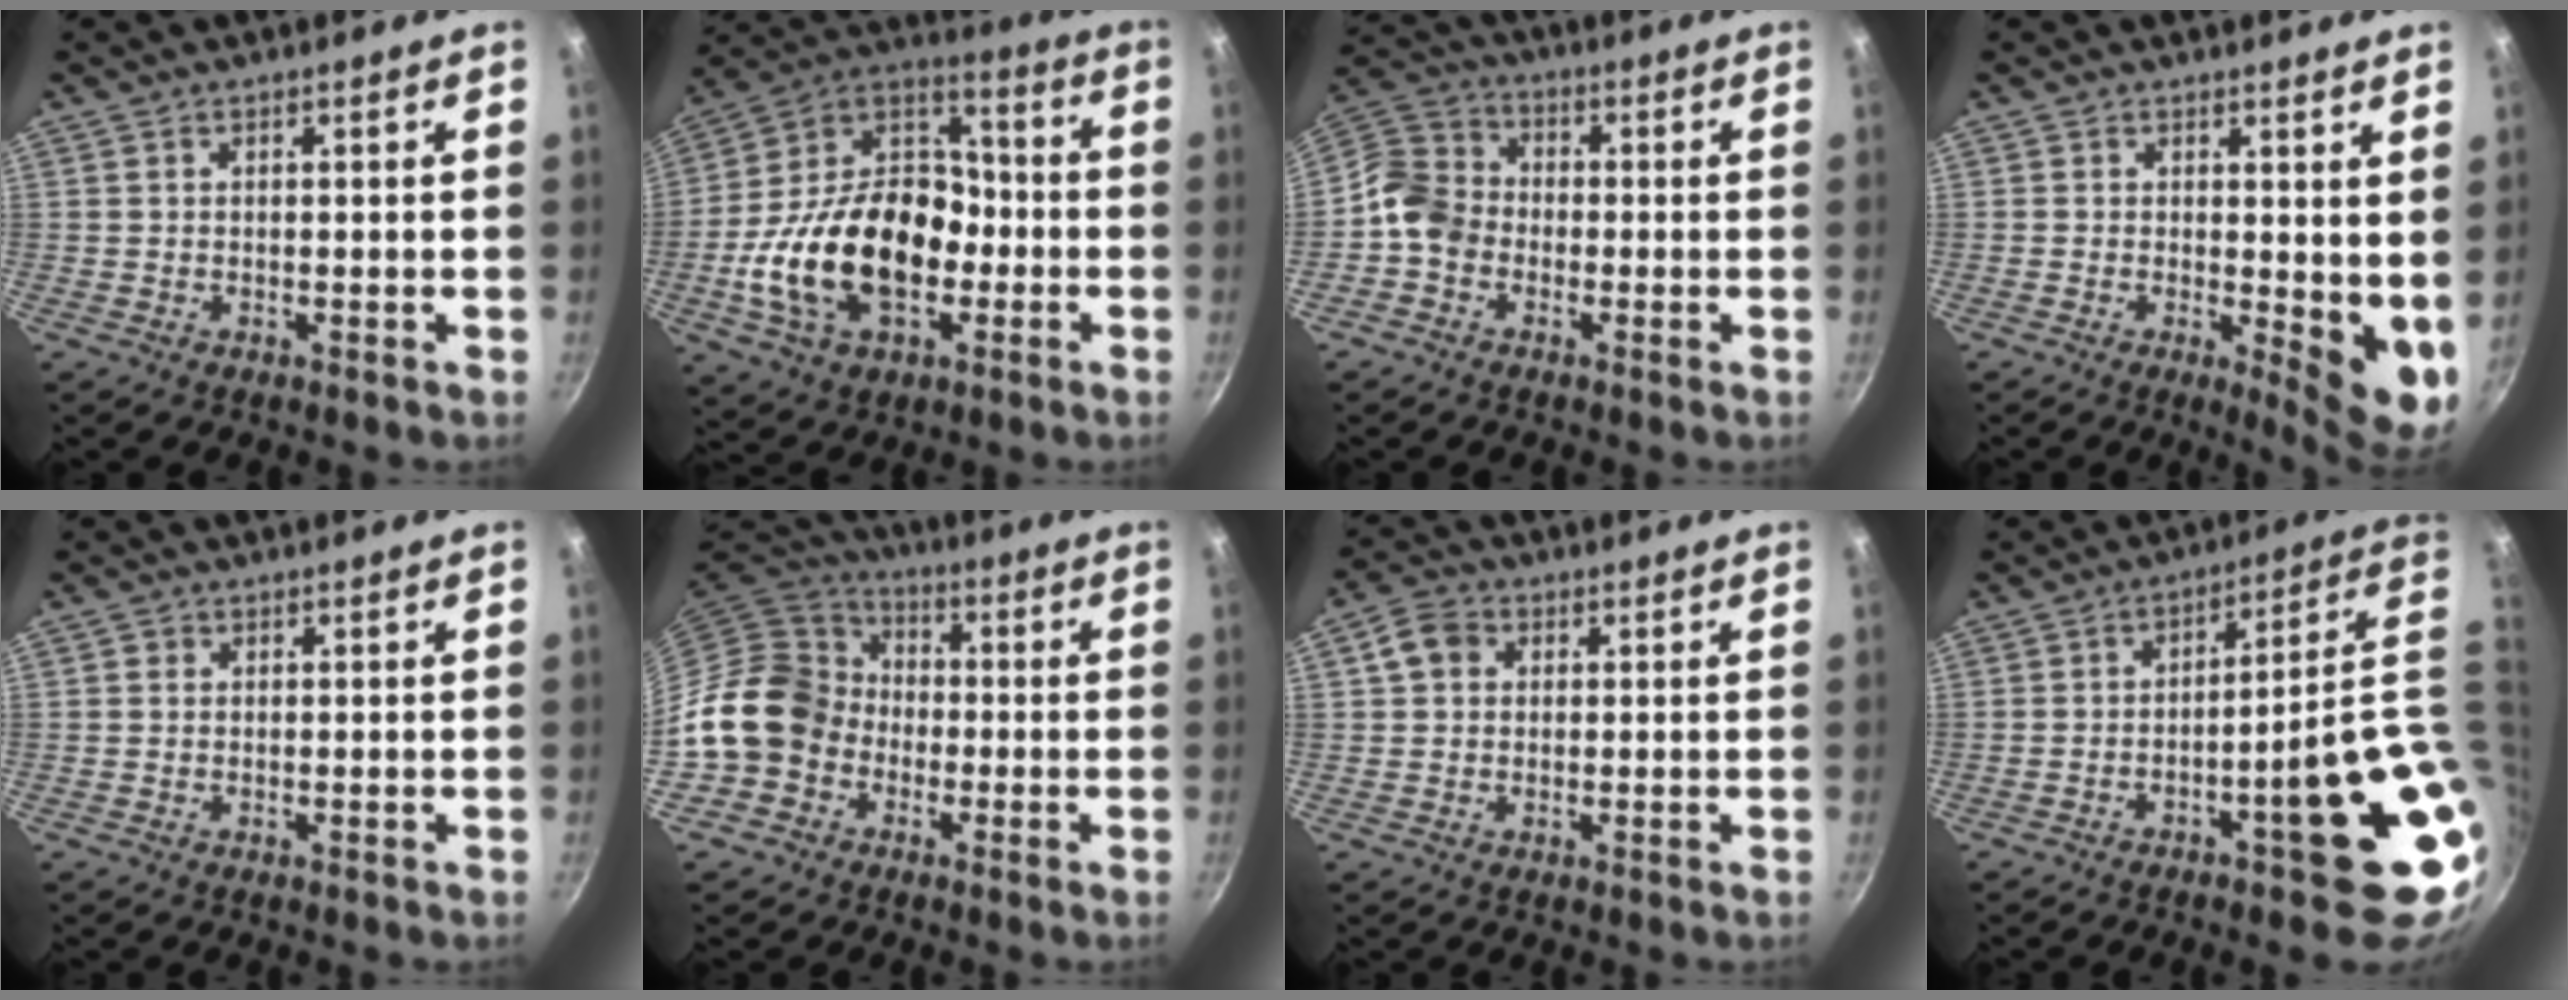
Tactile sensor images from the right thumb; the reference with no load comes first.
{"total": 24.5, "force": [-5.6, 16.2, 17.6], "torque": [-0.292, 0.056, -0.104]}
{"total": 8.0, "force": [-2.4, 6.6, 3.9], "torque": [-0.050, 0.030, -0.070]}
{"total": 7.7, "force": [0.9, 2.9, 7.1], "torque": [-0.082, -0.021, 0.015]}
{"total": 0.9, "force": [0.2, 0.9, 0.2], "torque": [0.000, 0.001, 0.000]}
{"total": 13.0, "force": [-3.1, 11.3, 5.7], "torque": [-0.061, 0.045, -0.069]}
{"total": 4.8, "force": [1.1, 4.0, 2.4], "torque": [-0.029, 0.009, 0.008]}
{"total": 19.3, "force": [-3.6, 4.8, 18.4], "torque": [-0.208, 0.020, -0.041]}